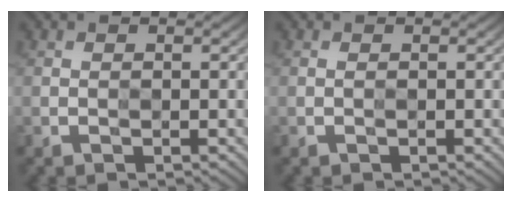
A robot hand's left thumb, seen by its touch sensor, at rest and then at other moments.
{"total": 0.0}